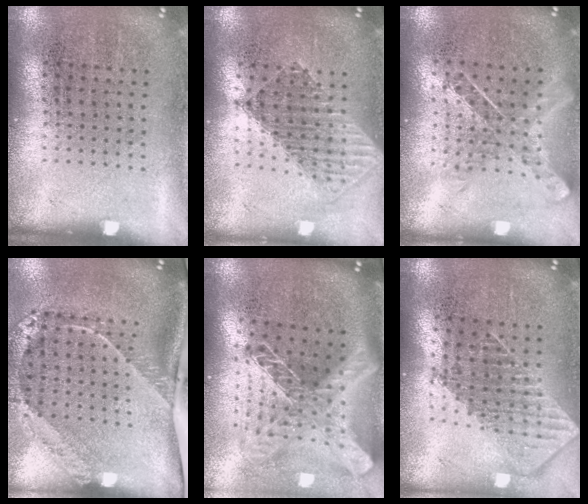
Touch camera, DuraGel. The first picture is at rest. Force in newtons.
{"total": 1.6, "press": 1.4, "slide": 0.9}
{"total": 0.7, "press": 0.7, "slide": 0.1}
{"total": 2.7, "press": 1.8, "slide": 2.0}
{"total": 2.7, "press": 1.9, "slide": 1.9}
{"total": 1.9, "press": 1.5, "slide": 1.1}